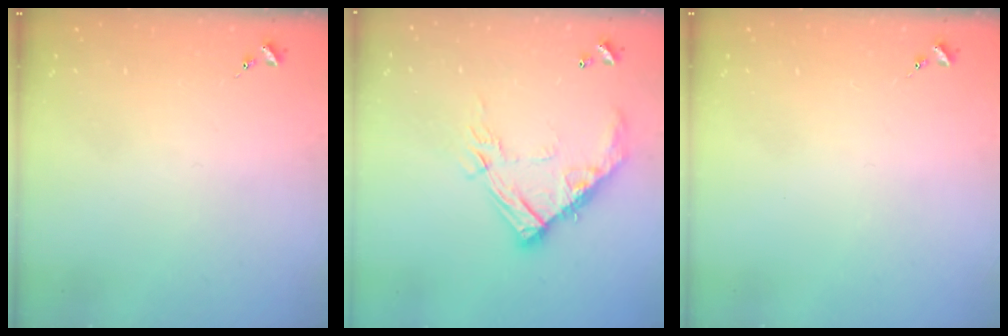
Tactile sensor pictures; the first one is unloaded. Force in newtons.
{"total": 15.6, "press": 15.6, "slide": 1.2}
{"total": 0.0}